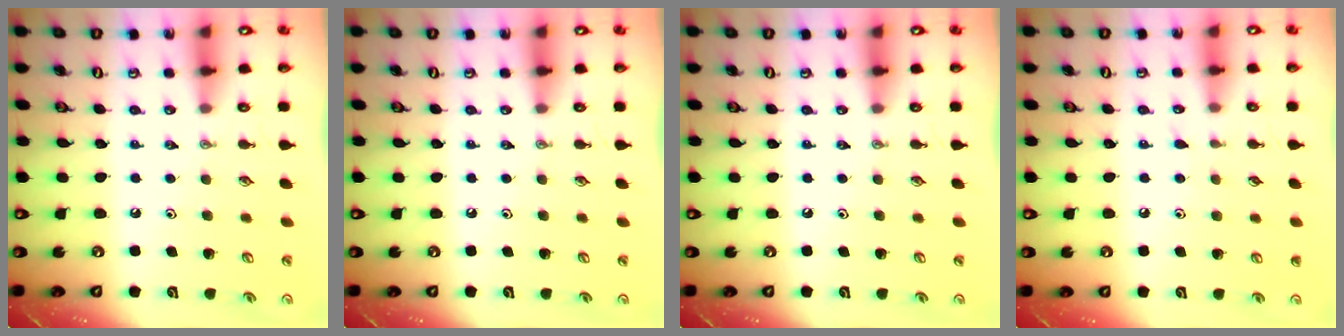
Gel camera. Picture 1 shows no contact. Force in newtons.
{"total": 0.0}
{"total": 0.0}
{"total": 2.7, "press": 2.7, "slide": 0.3}